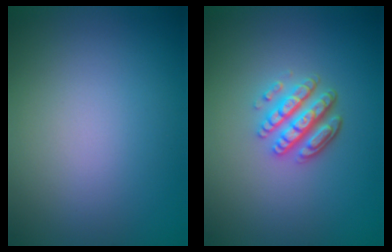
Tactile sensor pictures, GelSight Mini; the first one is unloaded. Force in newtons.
{"total": 4.1, "press": 3.2, "slide": 2.5}